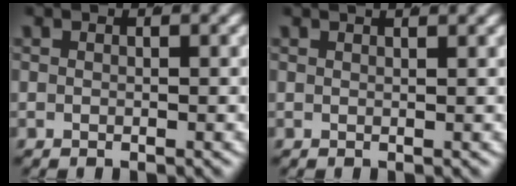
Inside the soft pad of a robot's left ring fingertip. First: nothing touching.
{"total": 1.5, "force": [1.3, -0.3, 0.7], "torque": [-0.001, 0.005, 0.019]}